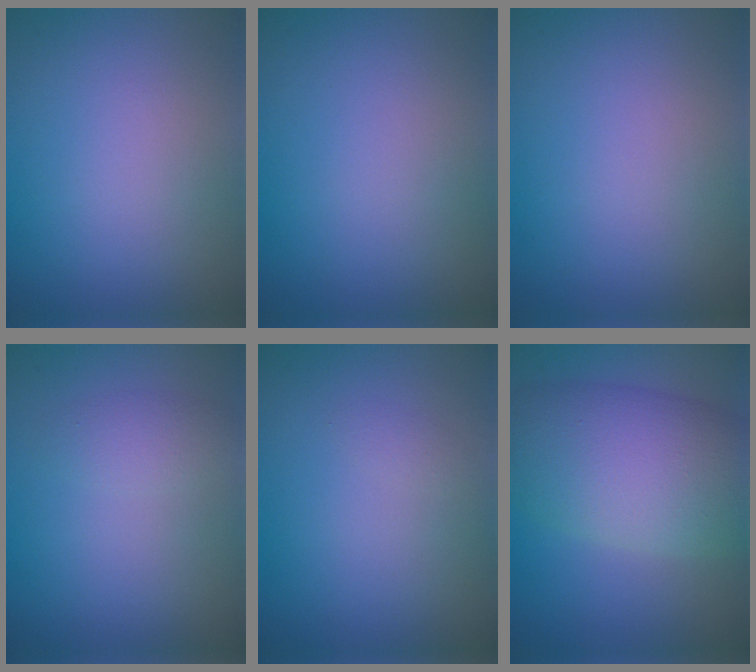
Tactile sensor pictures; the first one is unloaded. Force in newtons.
{"total": 0.0}
{"total": 0.0}
{"total": 1.6, "press": 1.6, "slide": 0.1}
{"total": 0.6, "press": 0.6, "slide": 0.0}
{"total": 9.8, "press": 9.8, "slide": 0.3}